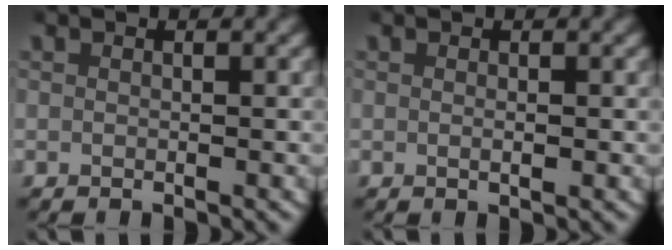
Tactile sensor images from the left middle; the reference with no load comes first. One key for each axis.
{"total": 0.5, "fx": 0.0, "fy": 0.1, "fz": 0.5, "tx": -0.011, "ty": -0.003, "tz": 0.002}